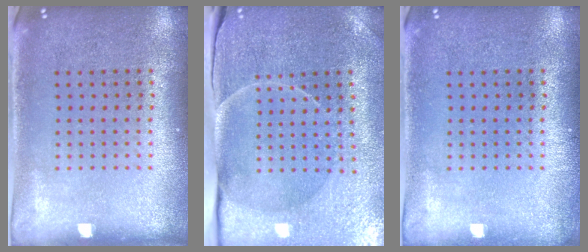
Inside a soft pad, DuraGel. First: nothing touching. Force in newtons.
{"total": 3.6, "press": 3.6, "slide": 0.6}
{"total": 0.5, "press": 0.5, "slide": 0.1}